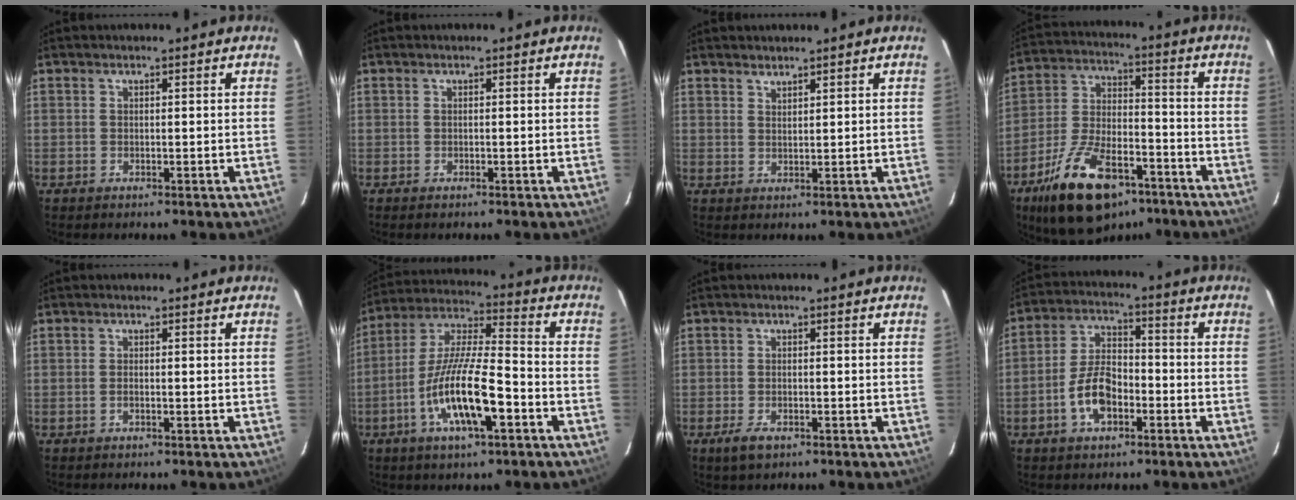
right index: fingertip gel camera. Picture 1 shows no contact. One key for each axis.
{"total": 0.8, "fx": -0.6, "fy": 0.2, "fz": 0.3, "tx": -0.009, "ty": -0.002, "tz": -0.013}
{"total": 1.4, "fx": 1.3, "fy": 0.4, "fz": 0.2, "tx": -0.003, "ty": 0.002, "tz": 0.024}
{"total": 20.3, "fx": -12.8, "fy": 9.3, "fz": 12.6, "tx": -0.246, "ty": -0.008, "tz": -0.212}
{"total": 1.0, "fx": -0.5, "fy": 0.5, "fz": 0.8, "tx": -0.018, "ty": 0.001, "tz": -0.009}
{"total": 15.3, "fx": -6.1, "fy": 3.6, "fz": 13.6, "tx": -0.271, "ty": -0.011, "tz": -0.117}
{"total": 3.7, "fx": -2.2, "fy": 1.8, "fz": 2.4, "tx": -0.057, "ty": -0.009, "tz": -0.038}
{"total": 9.2, "fx": -3.9, "fy": 5.0, "fz": 6.6, "tx": -0.135, "ty": 0.016, "tz": -0.065}